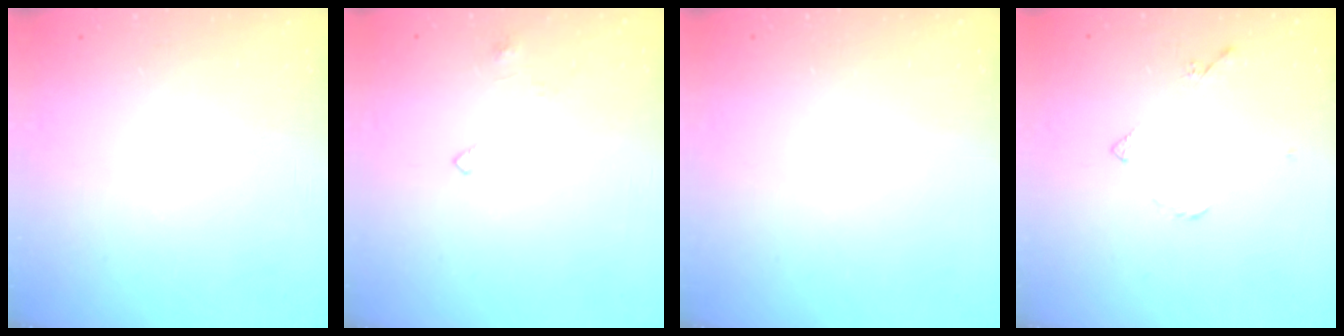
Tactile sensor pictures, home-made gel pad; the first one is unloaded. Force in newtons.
{"total": 2.8, "press": 2.8, "slide": 0.4}
{"total": 0.0}
{"total": 3.8, "press": 3.7, "slide": 0.8}